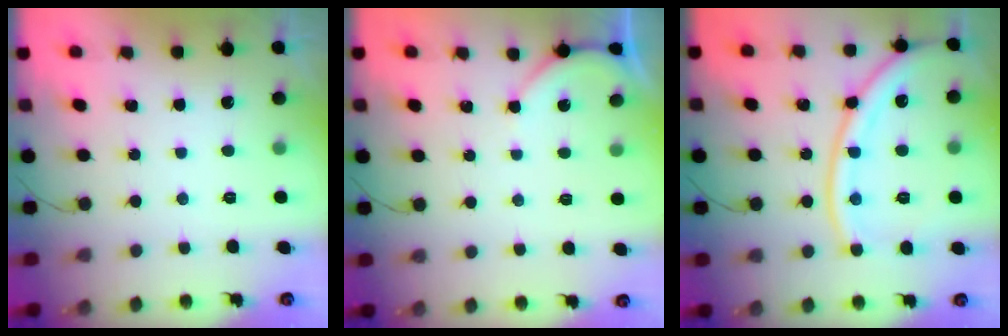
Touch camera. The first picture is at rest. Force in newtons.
{"total": 2.7, "press": 2.6, "slide": 0.6}
{"total": 16.5, "press": 16.4, "slide": 1.8}